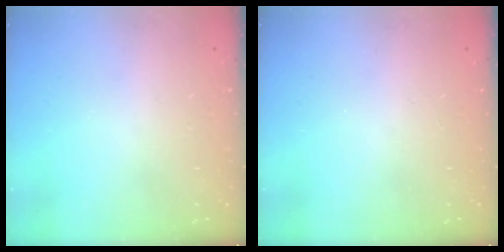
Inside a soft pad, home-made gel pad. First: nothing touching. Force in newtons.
{"total": 0.0}